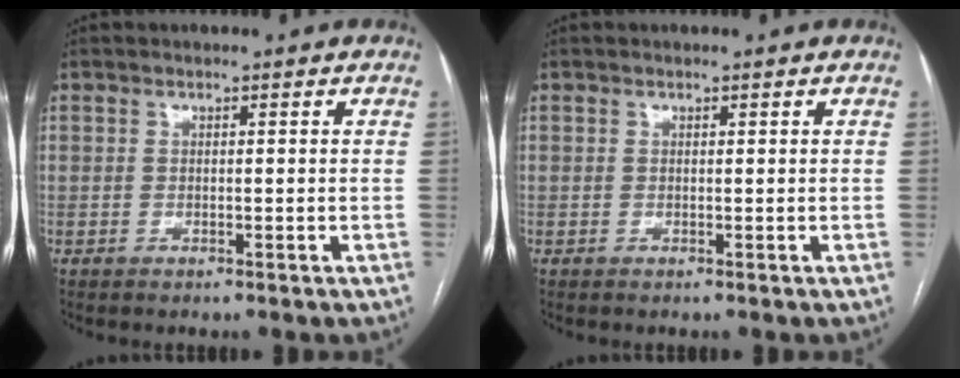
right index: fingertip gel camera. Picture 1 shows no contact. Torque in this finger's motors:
{"motor_torque": [0.06, 0.03, 0.02, 0.01]}